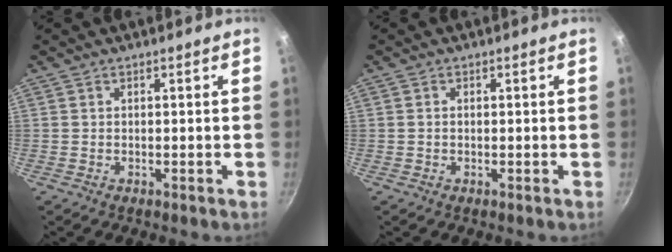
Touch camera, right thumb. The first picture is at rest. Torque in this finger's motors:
{"motor_torque": [-0.67, -0.05, -0.13, 0.07, -0.03]}